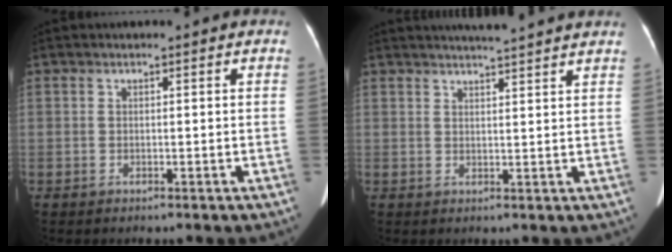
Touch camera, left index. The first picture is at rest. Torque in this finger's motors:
{"motor_torque": [0.59, -0.98, 0.04, 0.07]}